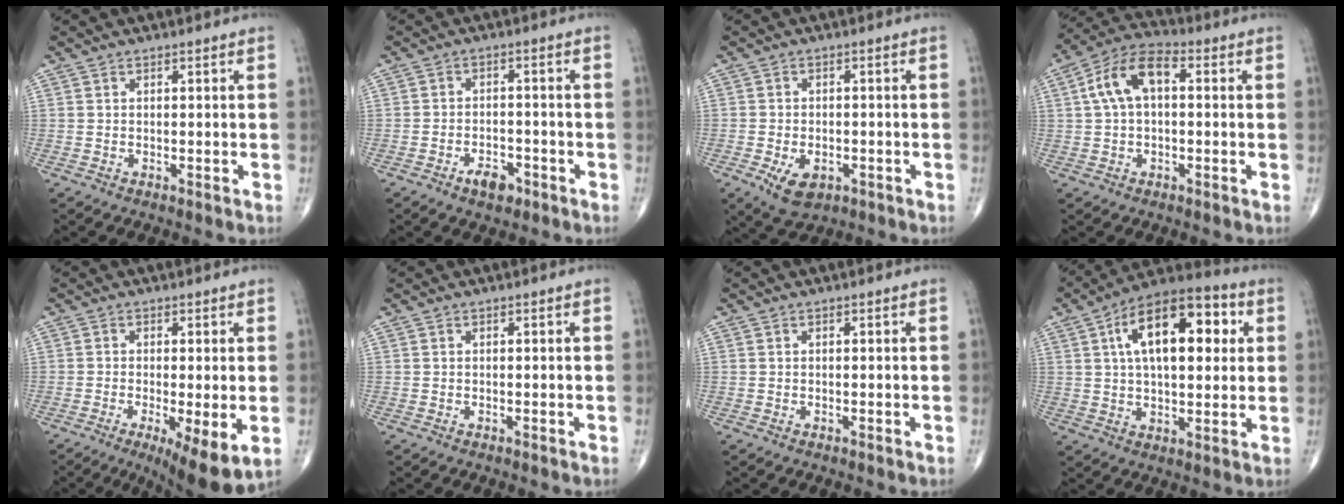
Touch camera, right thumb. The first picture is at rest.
{"total": 4.4, "force": [-2.7, 2.4, 2.6], "torque": [-0.031, 0.016, -0.043]}
{"total": 6.2, "force": [-2.5, 3.9, 4.2], "torque": [-0.066, 0.002, -0.033]}
{"total": 10.1, "force": [1.5, 5.5, 8.2], "torque": [-0.158, 0.033, 0.017]}
{"total": 10.2, "force": [-3.2, 2.7, 9.2], "torque": [-0.146, -0.022, -0.048]}
{"total": 0.0}
{"total": 0.0}
{"total": 18.8, "force": [5.0, 9.1, 15.6], "torque": [-0.221, 0.017, 0.070]}